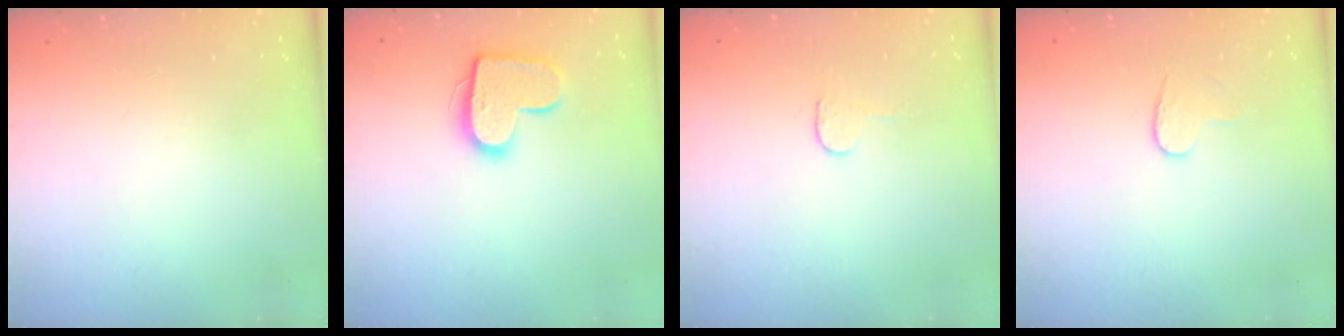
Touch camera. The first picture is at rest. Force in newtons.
{"total": 14.5, "press": 14.5, "slide": 0.9}
{"total": 2.3, "press": 2.3, "slide": 0.2}
{"total": 3.7, "press": 3.7, "slide": 0.3}